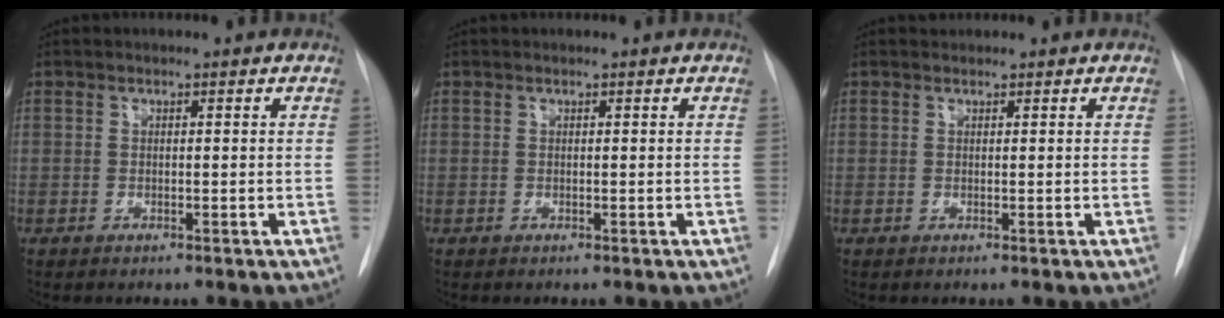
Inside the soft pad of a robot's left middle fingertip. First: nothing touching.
{"total": 0.0}
{"total": 0.6, "force": [0.6, 0.2, -0.1], "torque": [-0.007, 0.009, 0.011]}